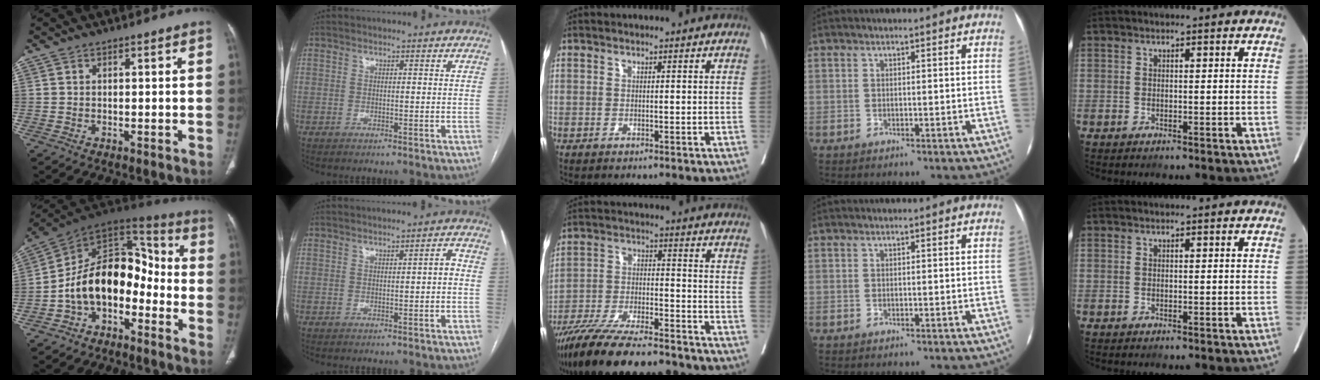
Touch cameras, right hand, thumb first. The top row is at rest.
{"thumb": {"total": 16.3, "force": [-5.2, 10.7, 11.1], "torque": [-0.147, 0.094, -0.098]}, "index": {"total": 1.4, "force": [-0.1, 0.3, 1.4], "torque": [-0.016, 0.004, -0.002]}, "middle": {"total": 18.4, "force": [-15.9, 3.1, 8.7], "torque": [-0.162, -0.018, -0.261]}}